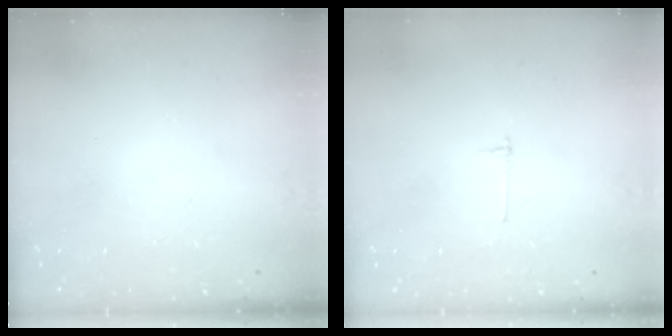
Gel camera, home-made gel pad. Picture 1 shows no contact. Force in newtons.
{"total": 2.7, "press": 2.7, "slide": 0.3}